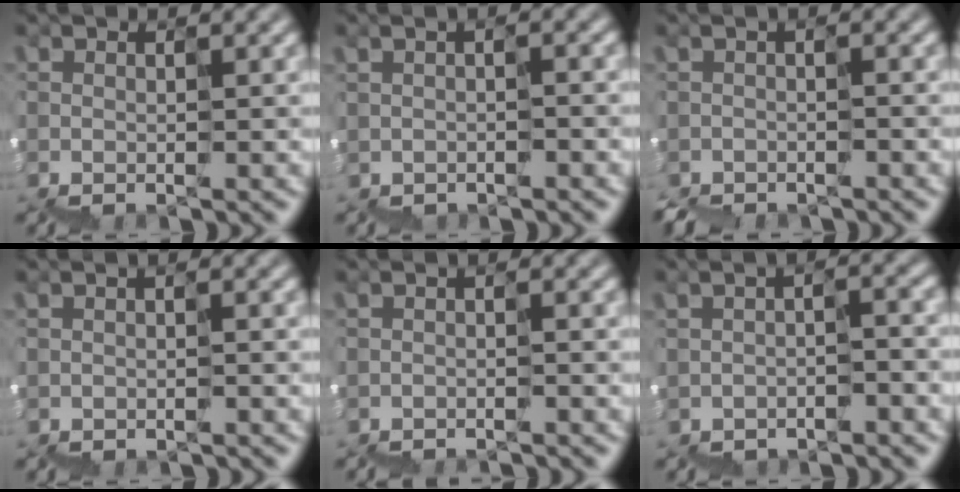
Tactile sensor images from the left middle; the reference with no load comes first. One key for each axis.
{"total": 0.9, "fx": -0.8, "fy": 0.2, "fz": 0.3, "tx": 0.007, "ty": 0.002, "tz": -0.004}
{"total": 3.1, "fx": -3.1, "fy": 0.3, "fz": 0.1, "tx": 0.000, "ty": 0.005, "tz": -0.036}
{"total": 1.3, "fx": -1.2, "fy": 0.3, "fz": 0.3, "tx": 0.003, "ty": 0.001, "tz": -0.007}
{"total": 1.8, "fx": -1.8, "fy": 0.0, "fz": 0.0, "tx": 0.010, "ty": 0.000, "tz": -0.020}
{"total": 2.4, "fx": -1.9, "fy": 0.6, "fz": 1.4, "tx": -0.012, "ty": 0.003, "tz": -0.022}